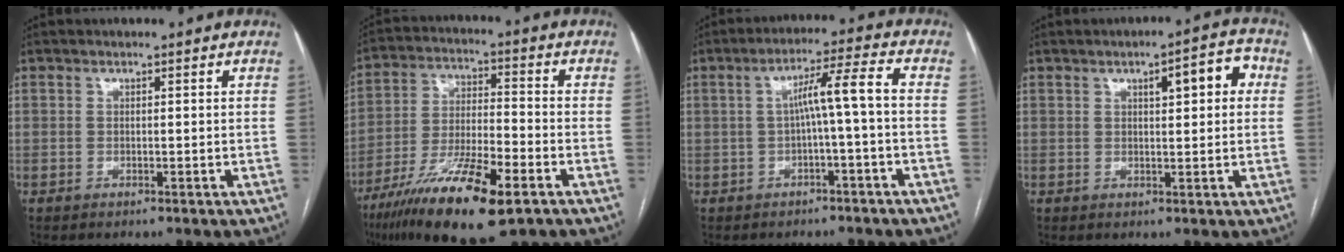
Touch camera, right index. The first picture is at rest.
{"total": 17.2, "force": [-9.9, 3.0, 13.7], "torque": [-0.259, -0.034, -0.172]}
{"total": 6.3, "force": [-0.6, -0.5, 6.2], "torque": [-0.102, 0.026, -0.005]}
{"total": 6.0, "force": [1.7, 1.5, 5.6], "torque": [-0.077, 0.020, 0.021]}